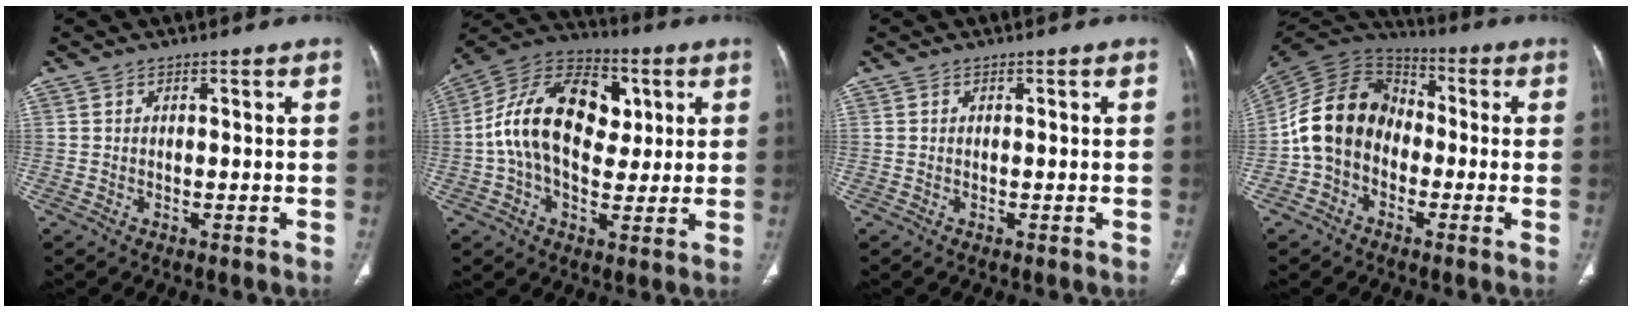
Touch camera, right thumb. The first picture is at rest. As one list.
[{"total": 19.7, "force": [2.8, 12.6, 14.9], "torque": [-0.242, 0.017, 0.041]}, {"total": 0.0}, {"total": 14.1, "force": [-2.5, 11.1, 8.3], "torque": [-0.142, 0.046, -0.061]}]